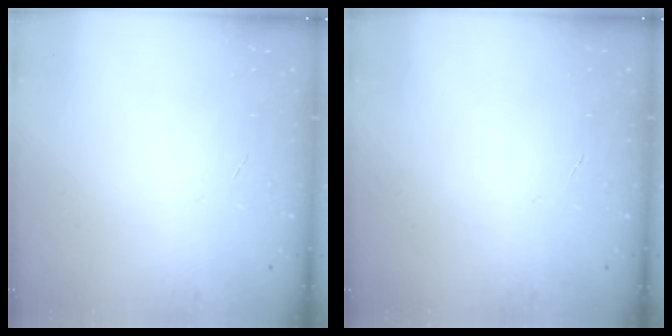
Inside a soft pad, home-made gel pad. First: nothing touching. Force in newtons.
{"total": 0.0}